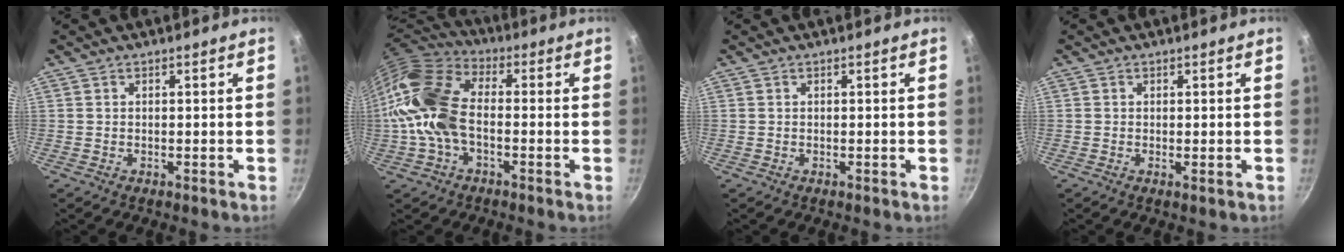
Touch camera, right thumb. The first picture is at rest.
{"total": 15.9, "force": [-1.8, 9.6, 12.6], "torque": [-0.234, 0.035, -0.050]}
{"total": 0.0}
{"total": 0.5, "force": [0.0, 0.1, 0.5], "torque": [-0.011, -0.003, -0.001]}